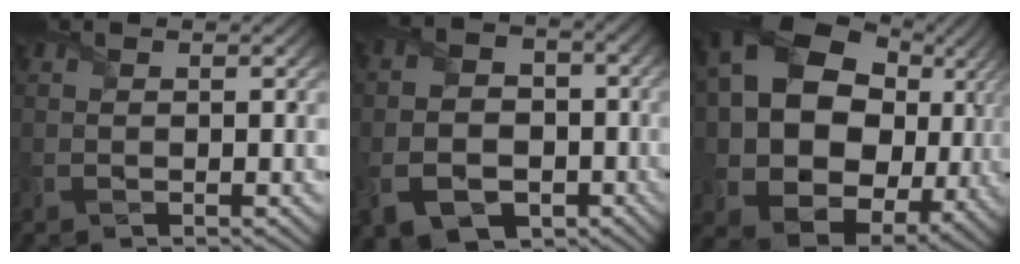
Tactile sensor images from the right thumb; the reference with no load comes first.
{"total": 10.4, "force": [-4.2, 7.8, 5.4], "torque": [-0.121, -0.041, -0.083]}
{"total": 17.5, "force": [1.1, 13.6, 11.0], "torque": [-0.226, -0.025, 0.035]}